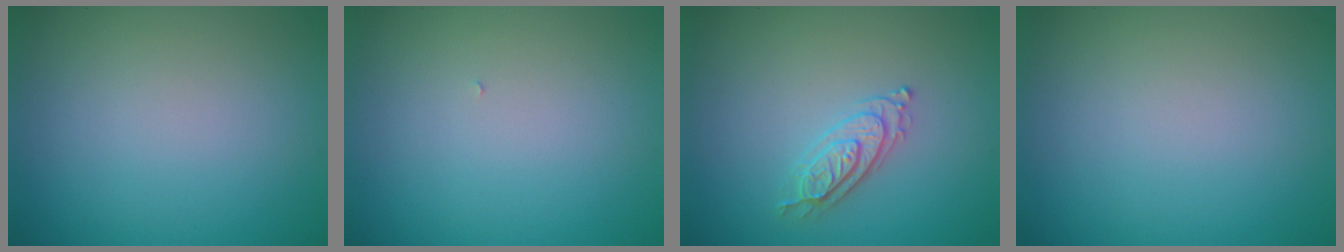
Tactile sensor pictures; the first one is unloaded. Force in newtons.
{"total": 0.0}
{"total": 2.2, "press": 2.2, "slide": 0.4}
{"total": 0.0}